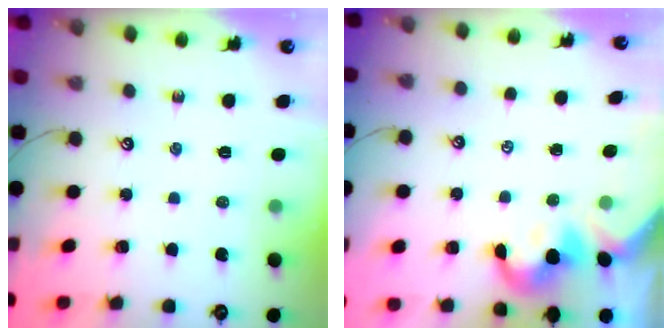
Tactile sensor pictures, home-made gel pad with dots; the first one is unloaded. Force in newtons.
{"total": 0.0}